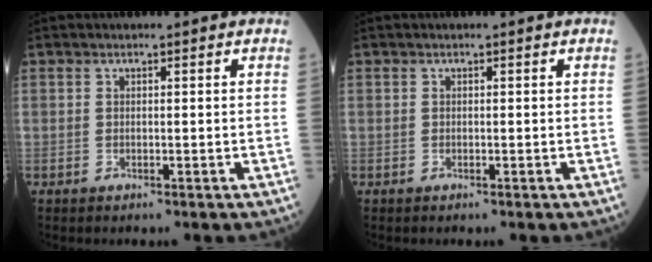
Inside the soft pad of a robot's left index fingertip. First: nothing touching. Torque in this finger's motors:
{"motor_torque": [0.05, 0.02, -0.01, 0.00]}